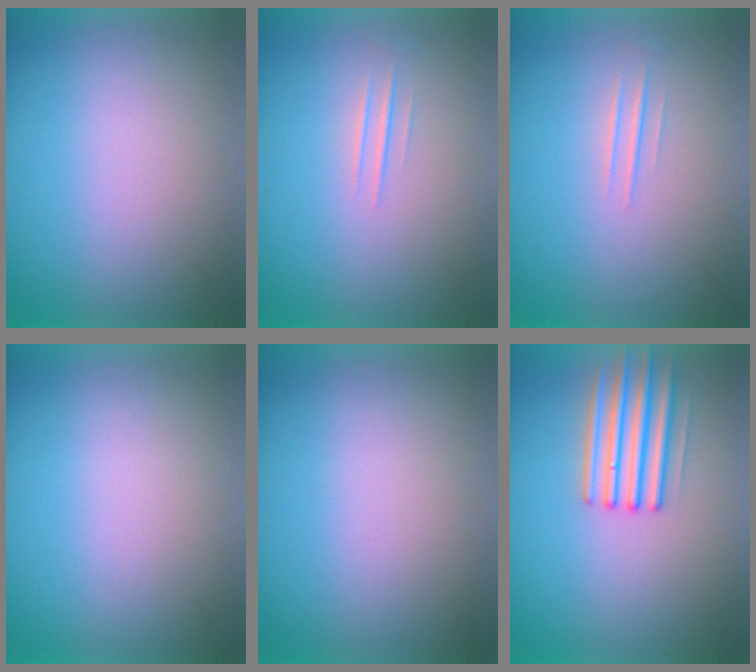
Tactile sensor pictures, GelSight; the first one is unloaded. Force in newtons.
{"total": 1.1}
{"total": 1.0}
{"total": 0.0}
{"total": 1.0}
{"total": 3.2}